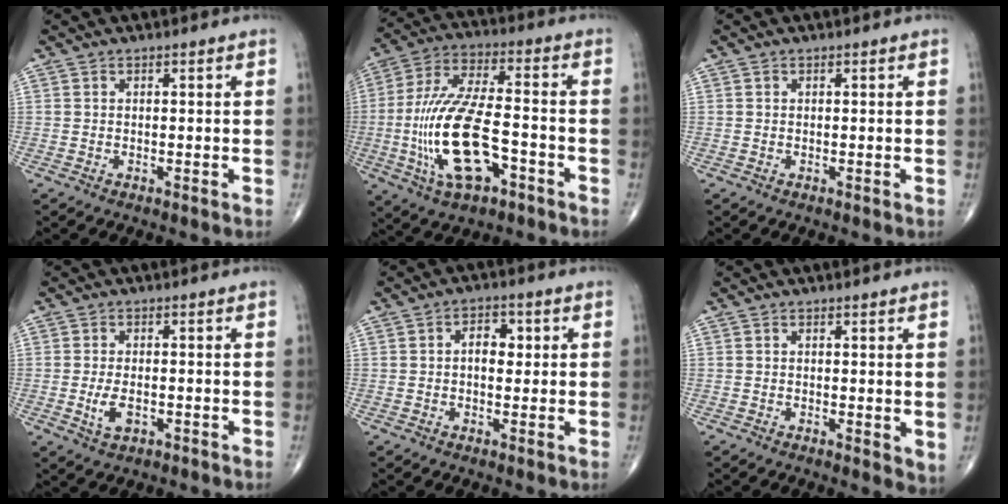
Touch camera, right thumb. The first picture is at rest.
{"total": 18.7, "force": [-5.3, 7.8, 16.2], "torque": [-0.333, 0.032, -0.088]}
{"total": 0.0}
{"total": 3.9, "force": [-1.0, 2.0, 3.2], "torque": [-0.063, -0.002, -0.014]}
{"total": 4.6, "force": [0.6, 3.0, 3.5], "torque": [-0.038, 0.008, 0.005]}
{"total": 2.7, "force": [0.5, 1.2, 2.4], "torque": [-0.030, -0.010, 0.007]}